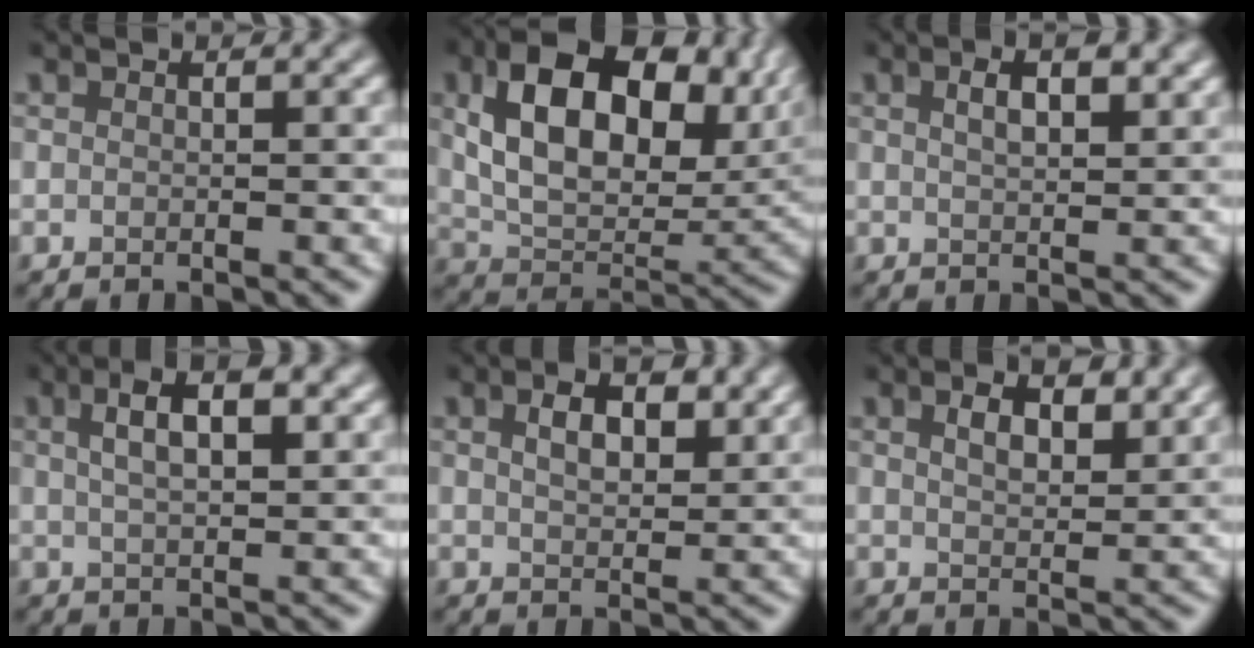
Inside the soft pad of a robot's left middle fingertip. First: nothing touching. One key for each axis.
{"total": 13.5, "fx": 4.0, "fy": 8.5, "fz": 9.7, "tx": -0.164, "ty": -0.006, "tz": 0.081}
{"total": 3.0, "fx": 1.5, "fy": 1.2, "fz": 2.4, "tx": -0.038, "ty": 0.005, "tz": 0.025}
{"total": 4.4, "fx": 1.7, "fy": 1.6, "fz": 3.7, "tx": -0.061, "ty": 0.012, "tz": 0.025}
{"total": 3.5, "fx": 1.5, "fy": 1.9, "fz": 2.5, "tx": -0.048, "ty": 0.004, "tz": 0.028}
{"total": 3.4, "fx": 1.8, "fy": 1.6, "fz": 2.3, "tx": -0.045, "ty": 0.002, "tz": 0.034}